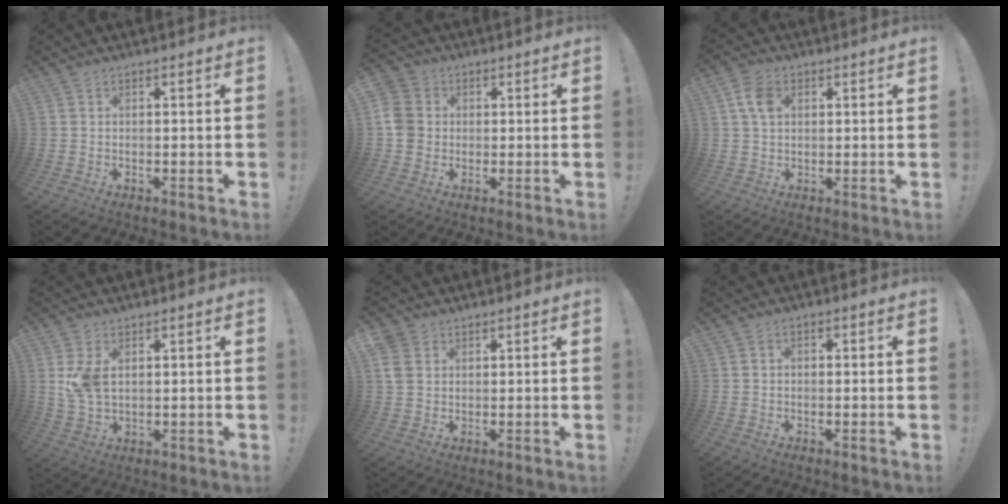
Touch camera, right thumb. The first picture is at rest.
{"total": 6.7, "force": [0.2, 6.1, 2.8], "torque": [-0.055, 0.004, 0.002]}
{"total": 6.8, "force": [1.9, 4.9, 4.3], "torque": [-0.083, 0.009, 0.038]}
{"total": 6.0, "force": [1.8, 3.6, 4.5], "torque": [-0.072, -0.006, 0.032]}
{"total": 4.8, "force": [1.9, 3.9, 2.0], "torque": [-0.044, -0.001, 0.038]}
{"total": 1.2, "force": [-0.8, 0.6, 0.6], "torque": [-0.012, 0.005, -0.015]}